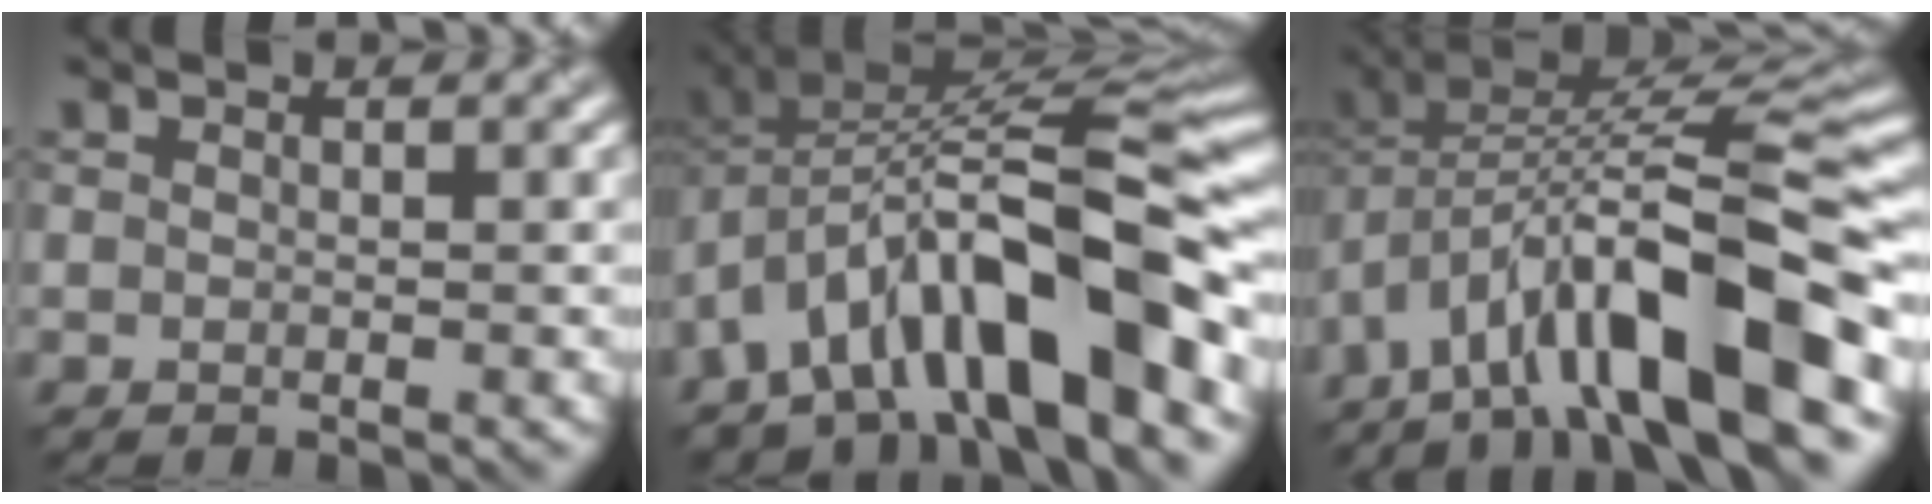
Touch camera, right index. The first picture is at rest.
{"total": 12.6, "force": [-5.4, 4.7, 10.4], "torque": [-0.150, 0.016, -0.087]}
{"total": 12.3, "force": [-6.2, 3.8, 10.0], "torque": [-0.148, 0.021, -0.104]}